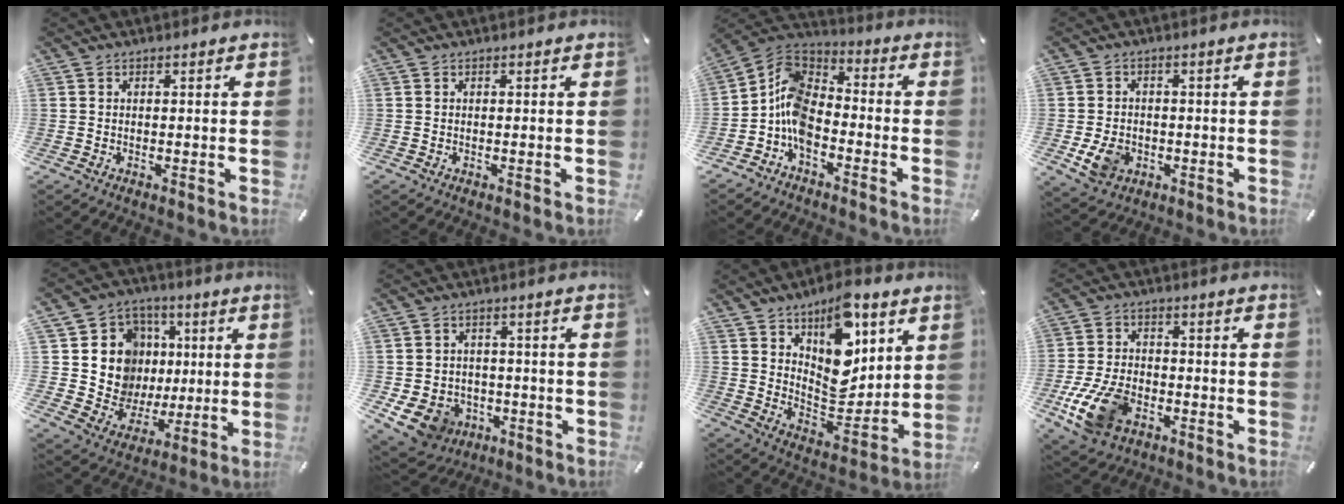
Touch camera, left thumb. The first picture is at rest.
{"total": 0.0}
{"total": 10.7, "force": [-5.9, 6.7, 6.0], "torque": [-0.141, 0.022, -0.119]}
{"total": 6.8, "force": [-1.6, 5.6, 3.4], "torque": [-0.067, 0.001, -0.029]}
{"total": 14.5, "force": [2.7, 13.6, 4.3], "torque": [-0.067, -0.016, 0.071]}
{"total": 8.9, "force": [-3.8, 7.4, 3.3], "torque": [-0.086, 0.020, -0.068]}
{"total": 15.5, "force": [8.5, 9.1, 9.3], "torque": [-0.123, -0.057, 0.152]}
{"total": 12.7, "force": [-5.2, 8.1, 8.2], "torque": [-0.176, 0.019, -0.091]}